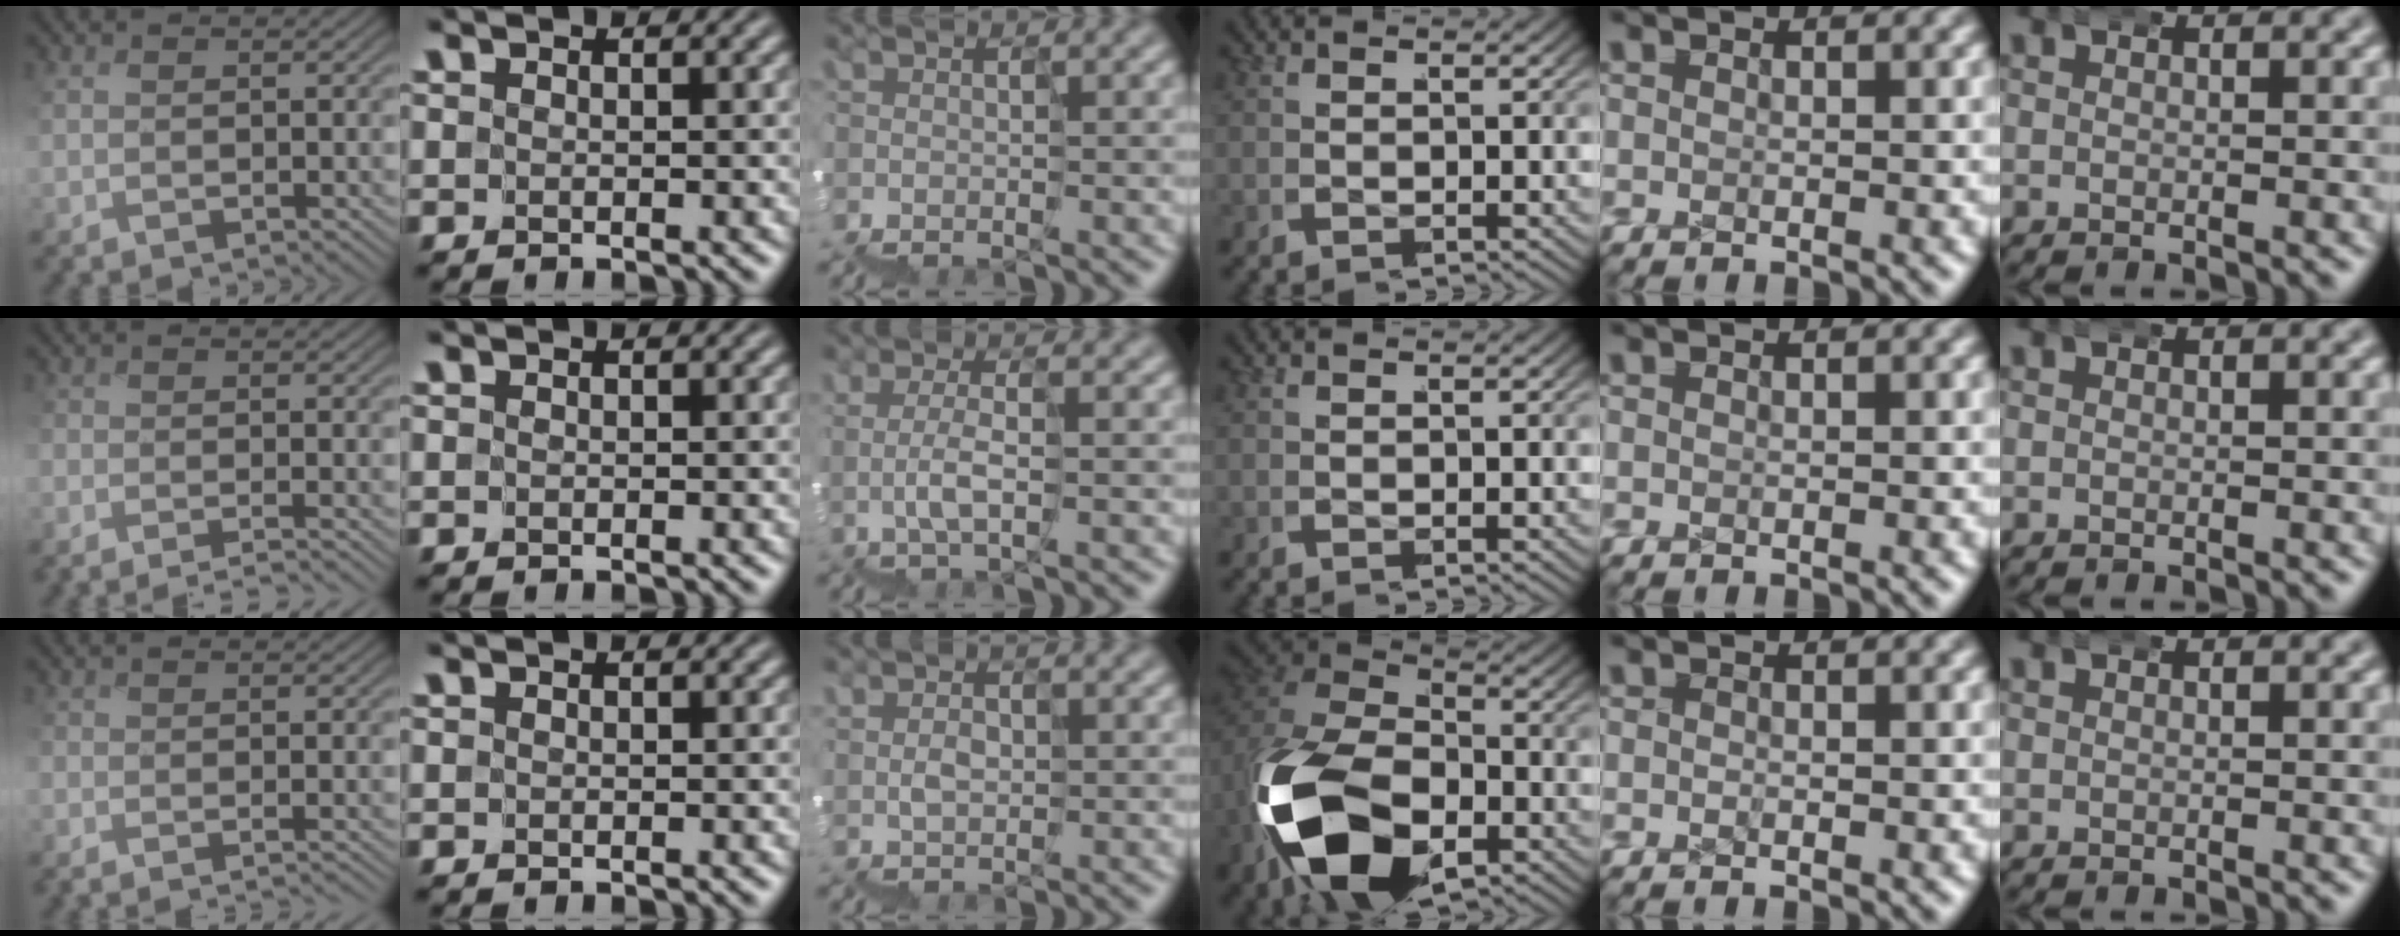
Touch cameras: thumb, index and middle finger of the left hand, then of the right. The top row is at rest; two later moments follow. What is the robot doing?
{"motion": "wrap", "object": "ethernet cable"}